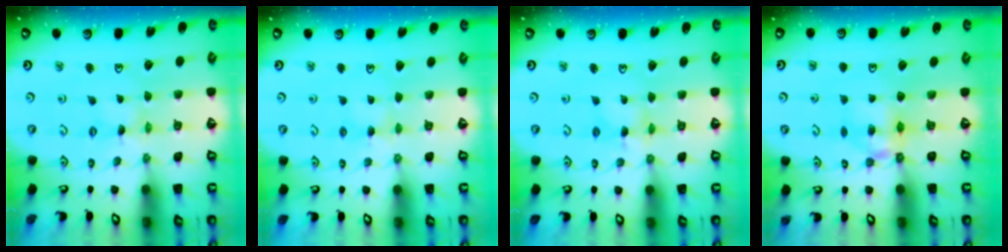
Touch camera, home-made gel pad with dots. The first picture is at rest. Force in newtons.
{"total": 2.7, "press": 2.7, "slide": 0.5}
{"total": 2.7, "press": 2.7, "slide": 0.2}
{"total": 6.3, "press": 6.3, "slide": 0.2}